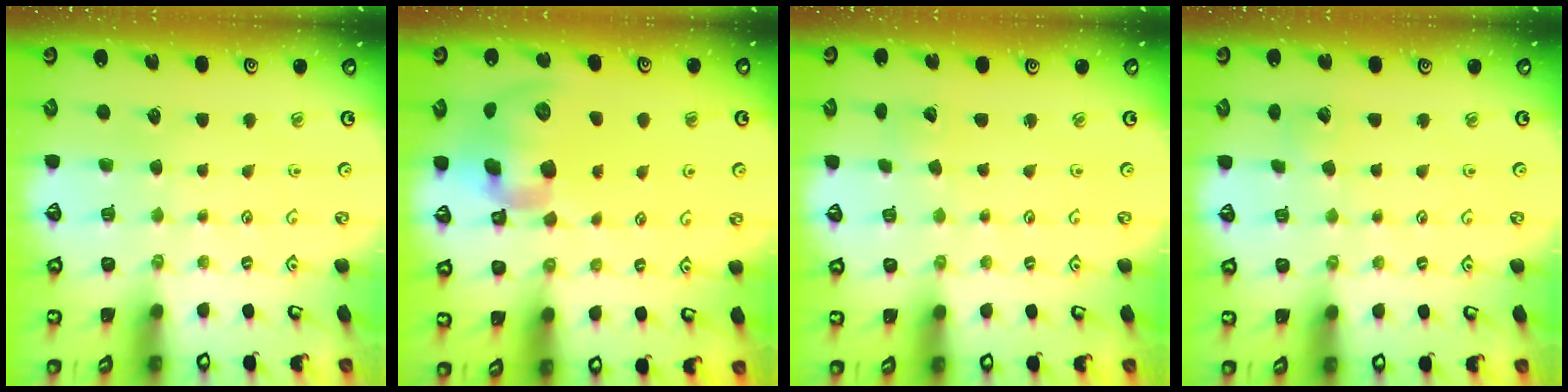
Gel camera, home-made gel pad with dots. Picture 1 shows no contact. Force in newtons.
{"total": 15.7, "press": 15.4, "slide": 2.8}
{"total": 1.6, "press": 1.6, "slide": 0.0}
{"total": 2.9, "press": 2.9, "slide": 0.3}